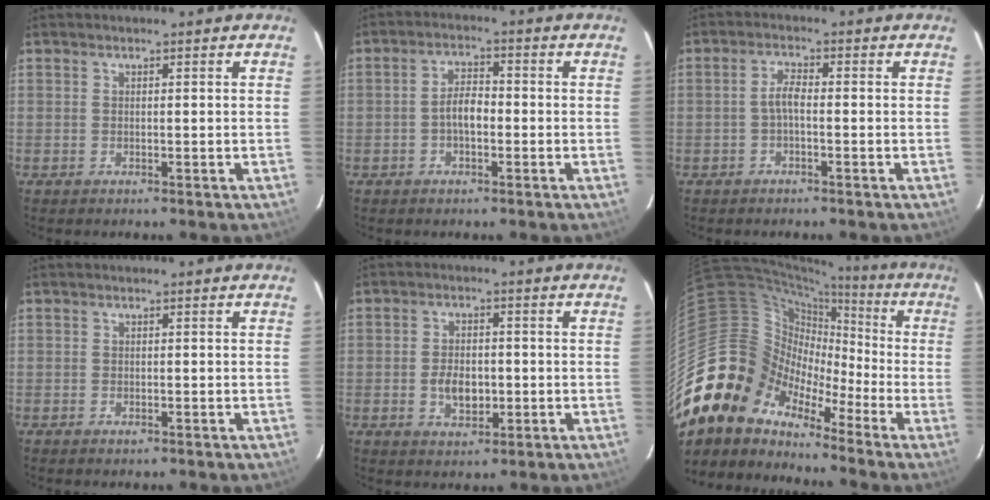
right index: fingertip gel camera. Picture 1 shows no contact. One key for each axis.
{"total": 3.9, "fx": -1.2, "fy": 1.9, "fz": 3.2, "tx": -0.062, "ty": 0.011, "tz": -0.023}
{"total": 2.5, "fx": -0.8, "fy": 0.7, "fz": 2.3, "tx": -0.050, "ty": 0.009, "tz": -0.017}
{"total": 0.6, "fx": -0.3, "fy": 0.4, "fz": 0.2, "tx": -0.003, "ty": -0.003, "tz": -0.005}
{"total": 5.7, "fx": -1.1, "fy": 3.6, "fz": 4.3, "tx": -0.084, "ty": -0.002, "tz": -0.014}
{"total": 15.7, "fx": -10.5, "fy": 10.7, "fz": 4.5, "tx": -0.095, "ty": 0.032, "tz": -0.216}